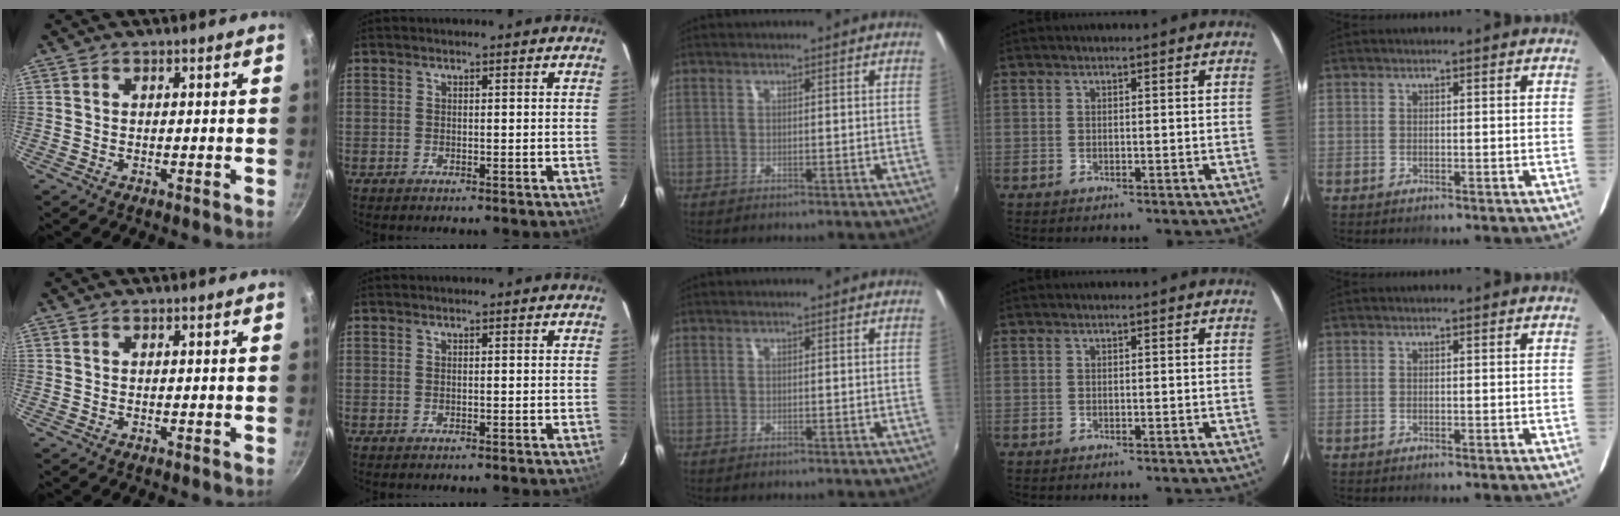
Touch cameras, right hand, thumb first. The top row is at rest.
{}